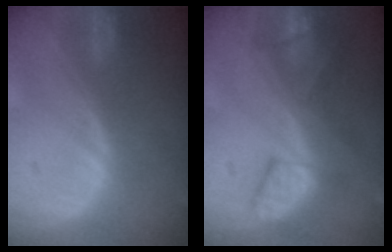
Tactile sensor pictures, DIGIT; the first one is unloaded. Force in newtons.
{"total": 7.6, "press": 7.2, "slide": 2.5}